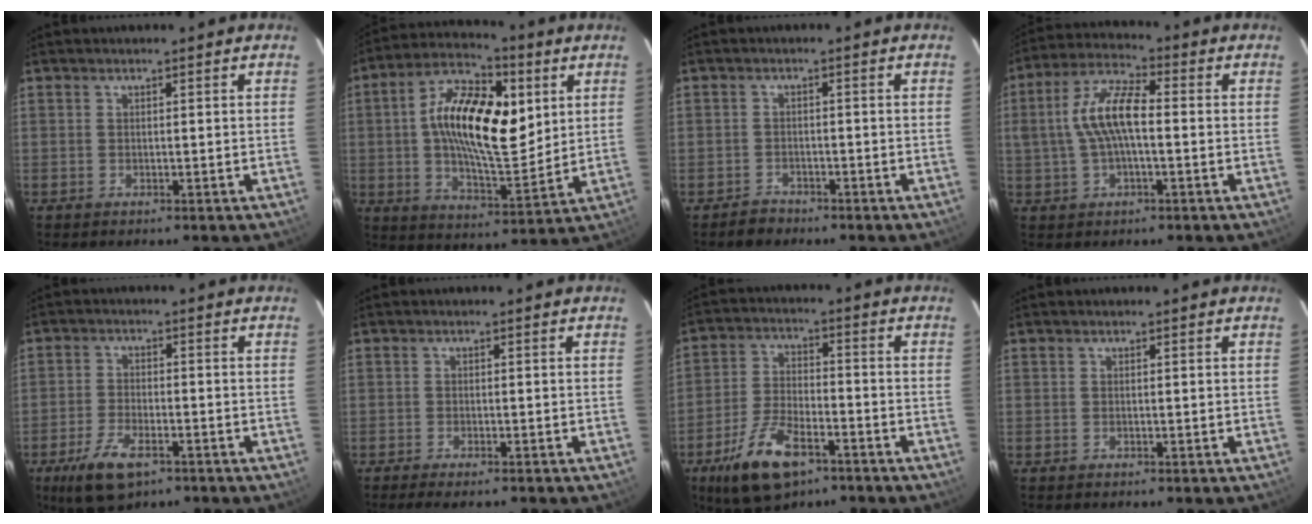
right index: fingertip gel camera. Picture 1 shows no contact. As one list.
[{"total": 18.2, "force": [3.7, 8.1, 15.8], "torque": [-0.283, 0.016, 0.056]}, {"total": 2.9, "force": [-2.1, 1.9, 0.0], "torque": [-0.002, 0.012, -0.033]}, {"total": 10.2, "force": [-0.1, 3.9, 9.4], "torque": [-0.192, 0.017, -0.002]}, {"total": 8.9, "force": [-5.2, 3.8, 6.1], "torque": [-0.143, -0.016, -0.095]}, {"total": 3.7, "force": [-3.0, 0.6, 1.9], "torque": [-0.045, -0.012, -0.052]}, {"total": 12.9, "force": [-7.7, 5.4, 8.9], "torque": [-0.192, -0.015, -0.140]}, {"total": 0.0}]